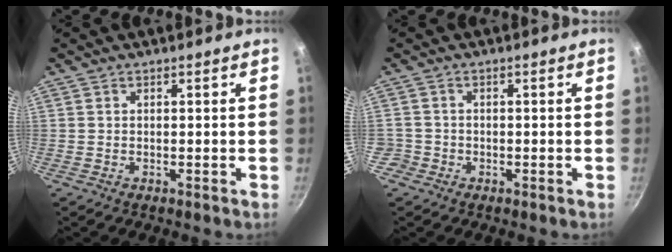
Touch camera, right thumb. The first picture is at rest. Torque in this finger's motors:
{"motor_torque": [1.72, 3.29, 2.19, -0.23, 0.37]}